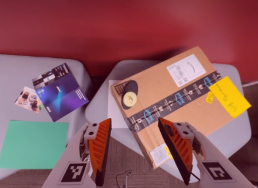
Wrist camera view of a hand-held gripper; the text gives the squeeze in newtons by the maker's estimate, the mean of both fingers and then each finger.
{"total": 0.0}